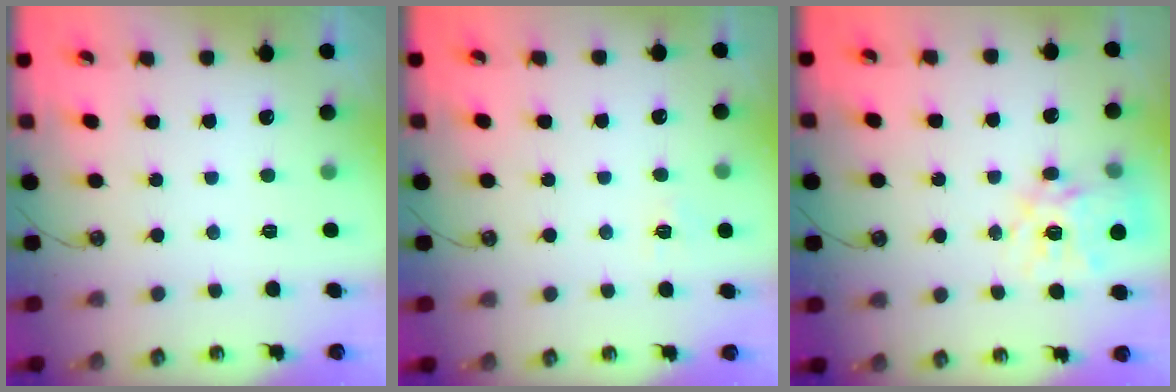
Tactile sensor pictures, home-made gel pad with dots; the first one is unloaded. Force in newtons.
{"total": 4.8, "press": 4.8, "slide": 0.6}
{"total": 15.5, "press": 15.4, "slide": 1.4}